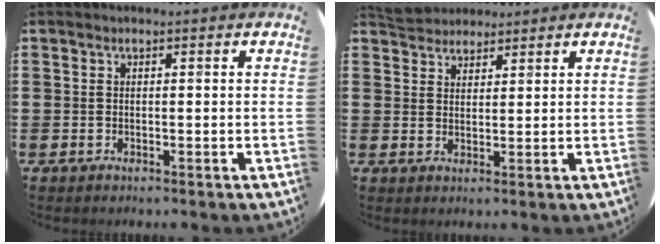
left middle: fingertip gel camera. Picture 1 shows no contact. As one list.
[{"total": 3.6, "force": [3.4, 1.0, 0.0], "torque": [-0.009, -0.002, 0.067]}]